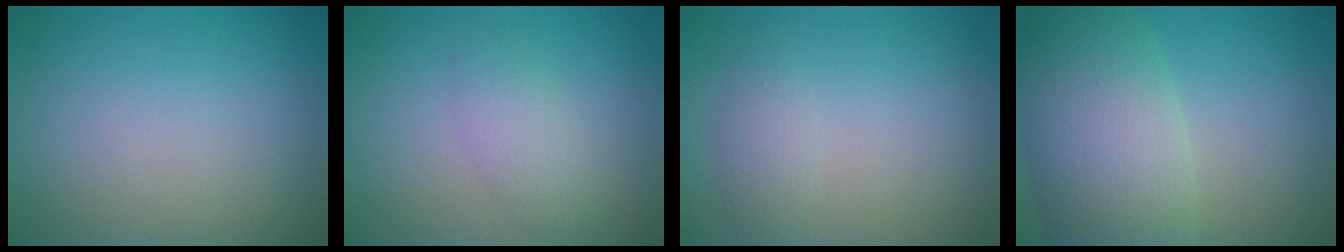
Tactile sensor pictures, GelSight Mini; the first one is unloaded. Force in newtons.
{"total": 2.5, "press": 2.5, "slide": 0.0}
{"total": 1.6, "press": 1.6, "slide": 0.1}
{"total": 9.7, "press": 9.7, "slide": 0.4}